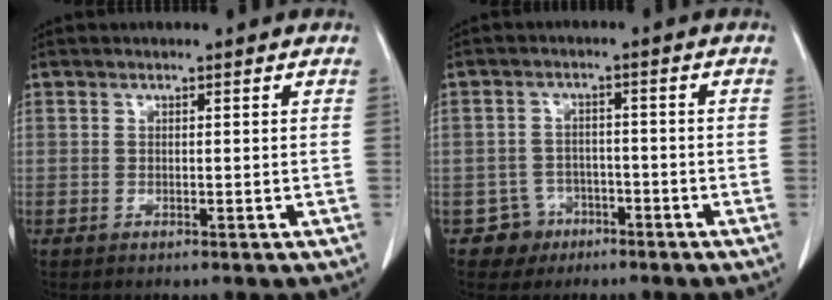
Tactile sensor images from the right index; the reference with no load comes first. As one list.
[{"total": 4.2, "force": [-2.3, 3.5, -0.4], "torque": [0.013, 0.015, -0.036]}]